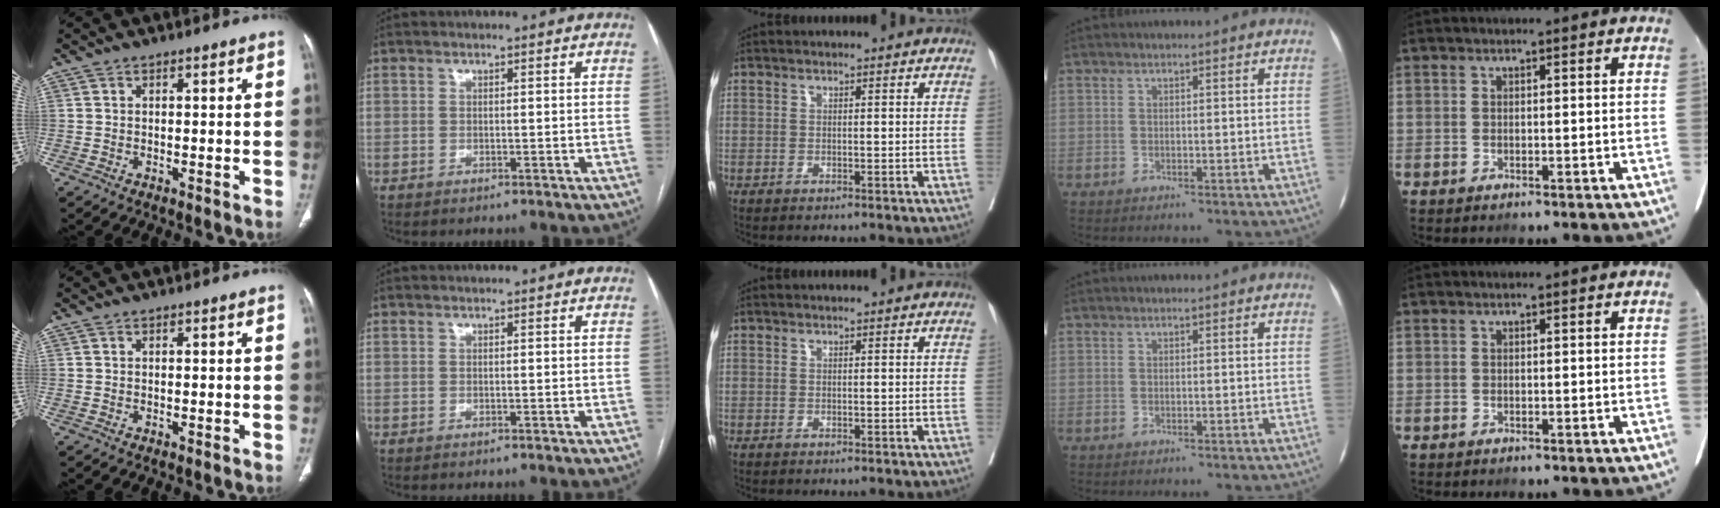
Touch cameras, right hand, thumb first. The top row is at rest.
{}